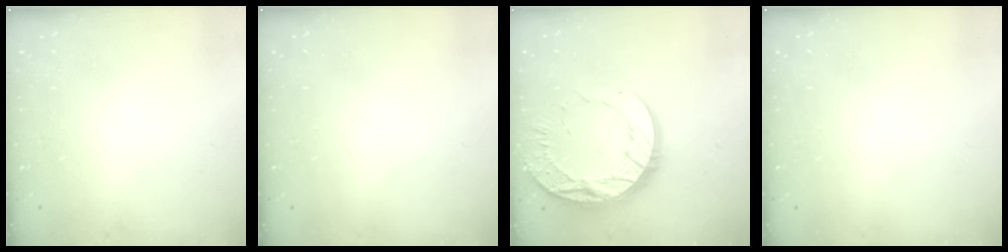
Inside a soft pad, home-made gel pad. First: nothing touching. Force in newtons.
{"total": 0.0}
{"total": 17.9, "press": 17.8, "slide": 1.6}
{"total": 0.0}